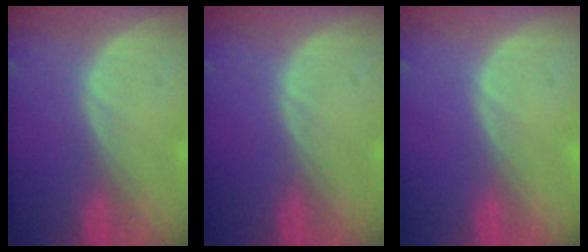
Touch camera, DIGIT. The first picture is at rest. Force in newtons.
{"total": 0.0}
{"total": 0.0}